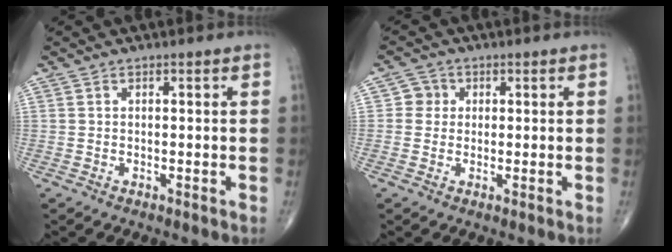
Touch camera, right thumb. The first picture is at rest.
{"total": 2.9, "force": [0.4, 2.8, 0.5], "torque": [0.014, 0.005, -0.002]}